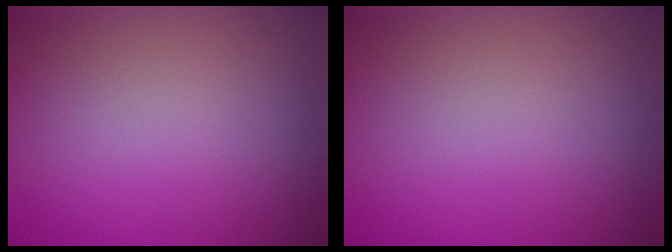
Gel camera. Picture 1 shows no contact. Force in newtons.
{"total": 0.0}